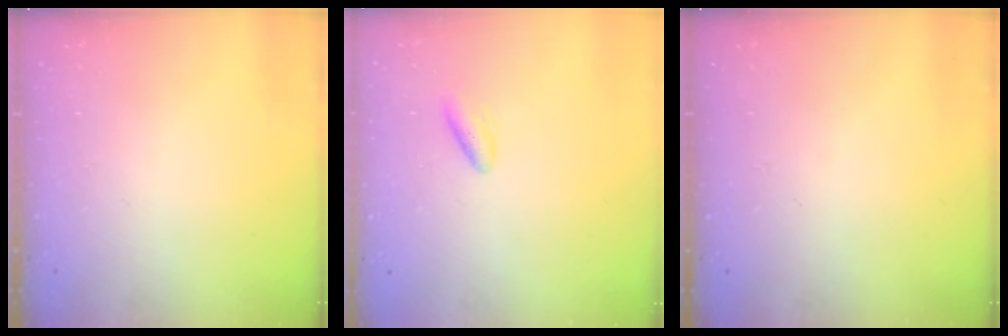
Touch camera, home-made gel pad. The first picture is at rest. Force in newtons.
{"total": 2.8, "press": 2.5, "slide": 1.3}
{"total": 0.0}